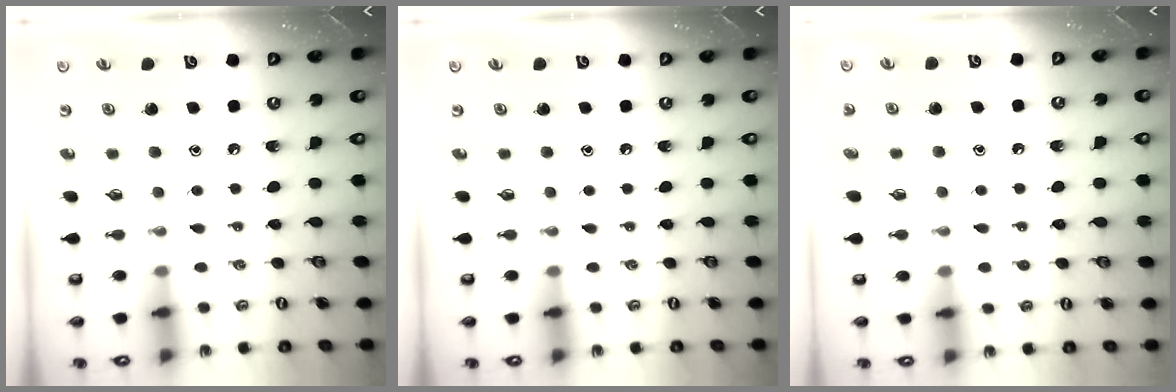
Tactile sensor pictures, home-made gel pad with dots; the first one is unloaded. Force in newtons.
{"total": 0.0}
{"total": 2.6, "press": 2.6, "slide": 0.3}